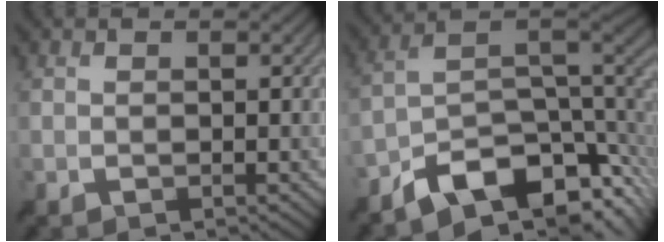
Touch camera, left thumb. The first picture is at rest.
{"total": 12.1, "force": [-7.4, 5.7, 7.7], "torque": [-0.125, -0.004, -0.128]}